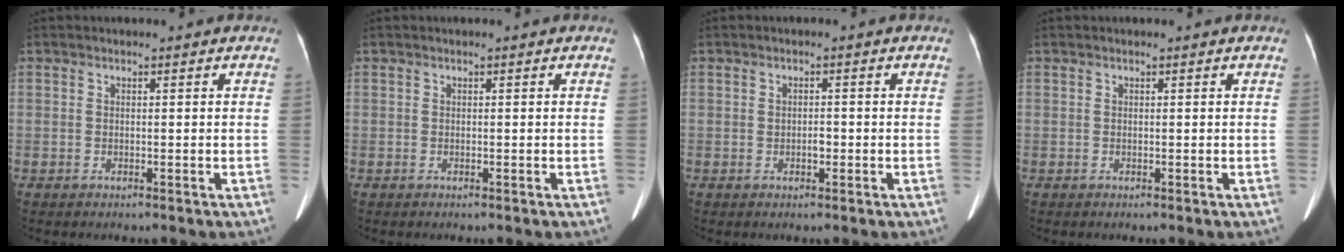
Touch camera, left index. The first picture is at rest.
{"total": 0.0}
{"total": 1.2, "force": [-0.4, 0.6, 0.9], "torque": [-0.017, 0.000, -0.005]}
{"total": 0.0}